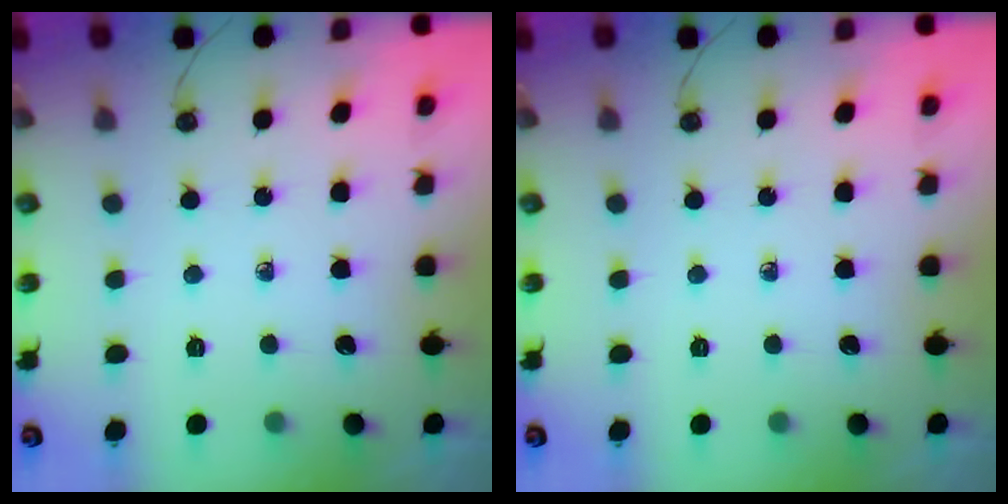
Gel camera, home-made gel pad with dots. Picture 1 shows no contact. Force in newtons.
{"total": 0.0}